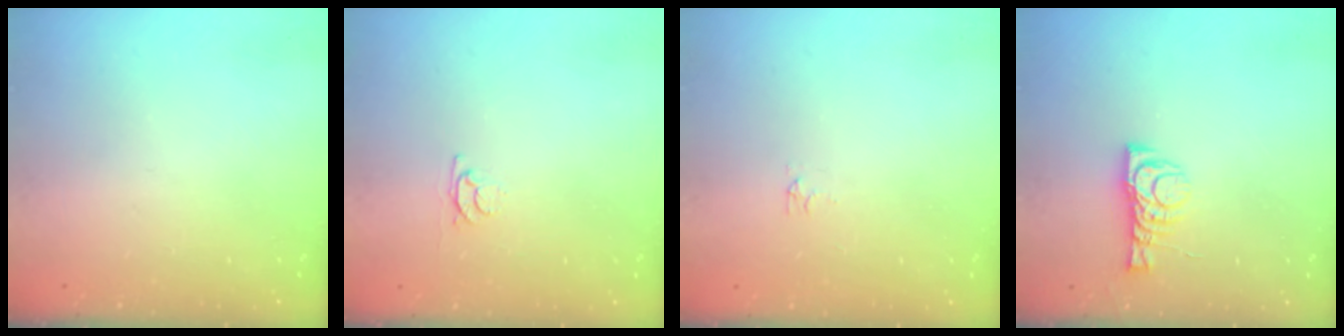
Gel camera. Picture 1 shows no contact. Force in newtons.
{"total": 3.1, "press": 3.0, "slide": 0.4}
{"total": 2.9, "press": 2.9, "slide": 0.5}
{"total": 7.0, "press": 6.9, "slide": 0.5}